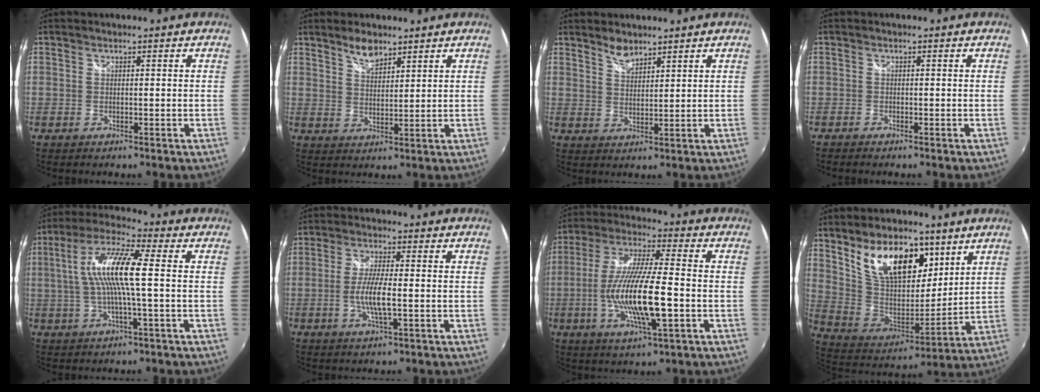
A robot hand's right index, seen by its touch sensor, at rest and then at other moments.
{"total": 4.2, "force": [3.4, 1.5, 2.0], "torque": [-0.032, 0.003, 0.062]}
{"total": 3.3, "force": [2.9, 1.0, 1.2], "torque": [-0.016, 0.003, 0.052]}
{"total": 1.1, "force": [-1.0, 0.4, 0.3], "torque": [-0.010, -0.005, -0.021]}
{"total": 12.1, "force": [0.6, 1.4, 12.0], "torque": [-0.232, 0.015, 0.008]}
{"total": 4.7, "force": [-1.1, 0.6, 4.6], "torque": [-0.089, -0.007, -0.020]}
{"total": 16.2, "force": [-3.6, 2.6, 15.6], "torque": [-0.304, -0.015, -0.066]}
{"total": 18.9, "force": [9.9, 10.3, 12.4], "torque": [-0.226, 0.008, 0.188]}